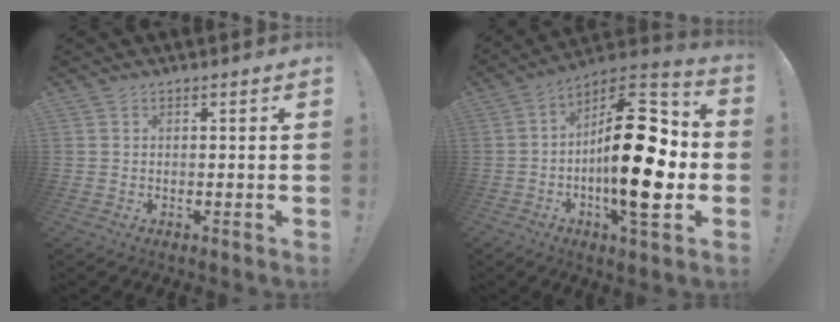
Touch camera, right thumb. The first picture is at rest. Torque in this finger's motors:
{"motor_torque": [2.07, 2.07, 2.08, -0.69, 0.33]}